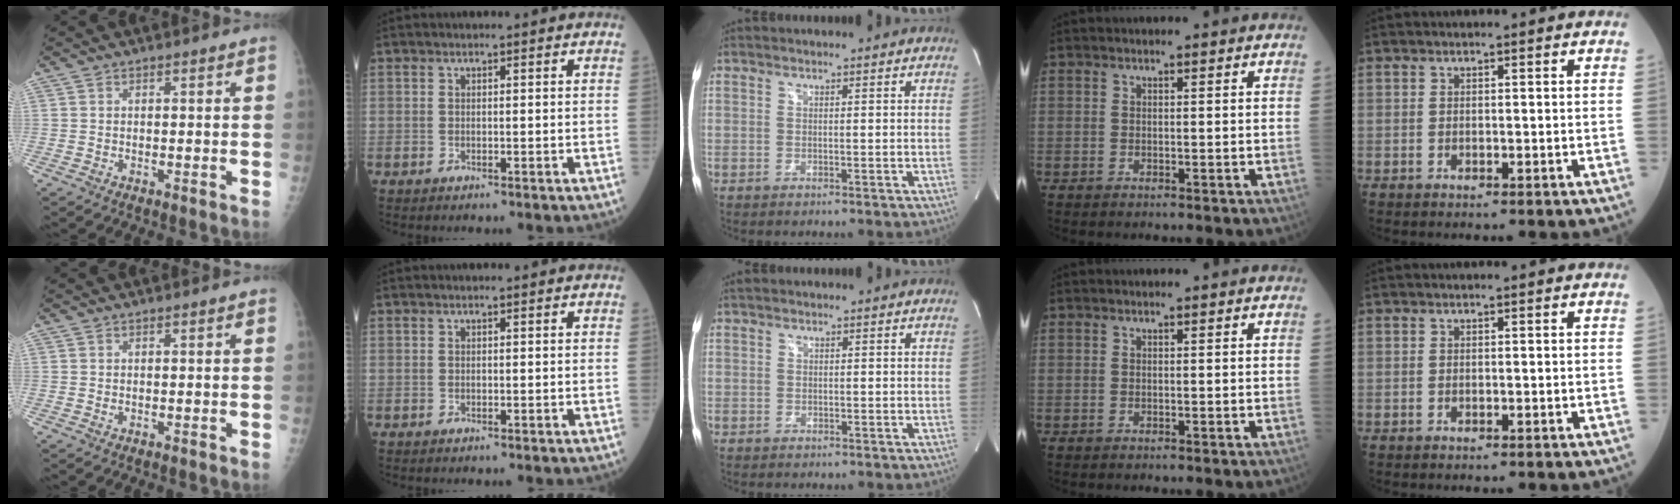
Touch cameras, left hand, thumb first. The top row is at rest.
{"thumb": {"total": 0.7, "force": [0.2, 0.3, 0.5], "torque": [-0.009, 0.003, 0.007]}, "middle": {"total": 0.7, "force": [-0.1, 0.7, 0.0], "torque": [0.002, 0.002, -0.005]}}